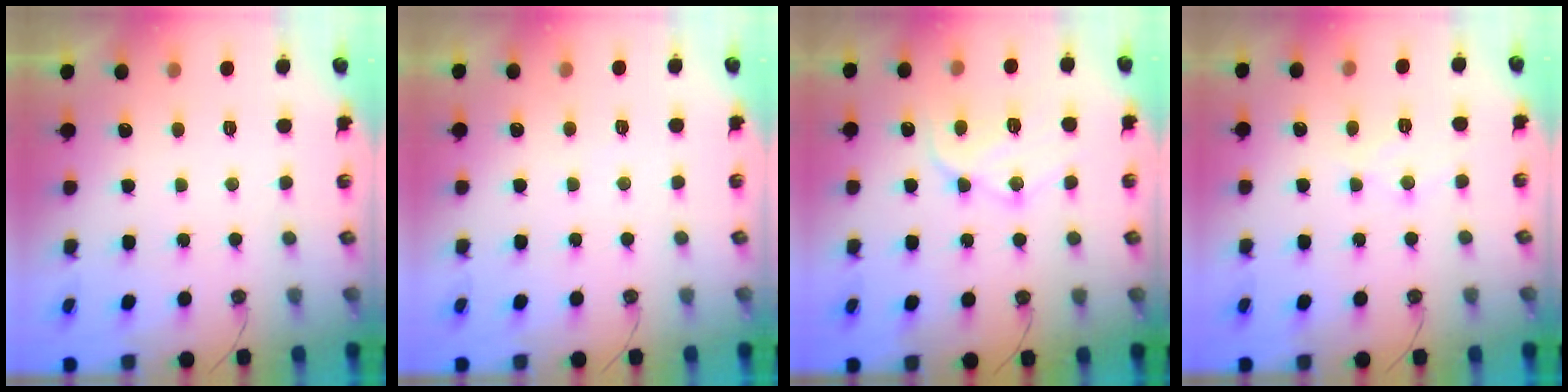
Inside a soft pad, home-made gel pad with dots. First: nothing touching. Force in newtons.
{"total": 3.0, "press": 2.9, "slide": 0.5}
{"total": 14.2, "press": 14.1, "slide": 1.2}
{"total": 7.5, "press": 7.5, "slide": 0.2}